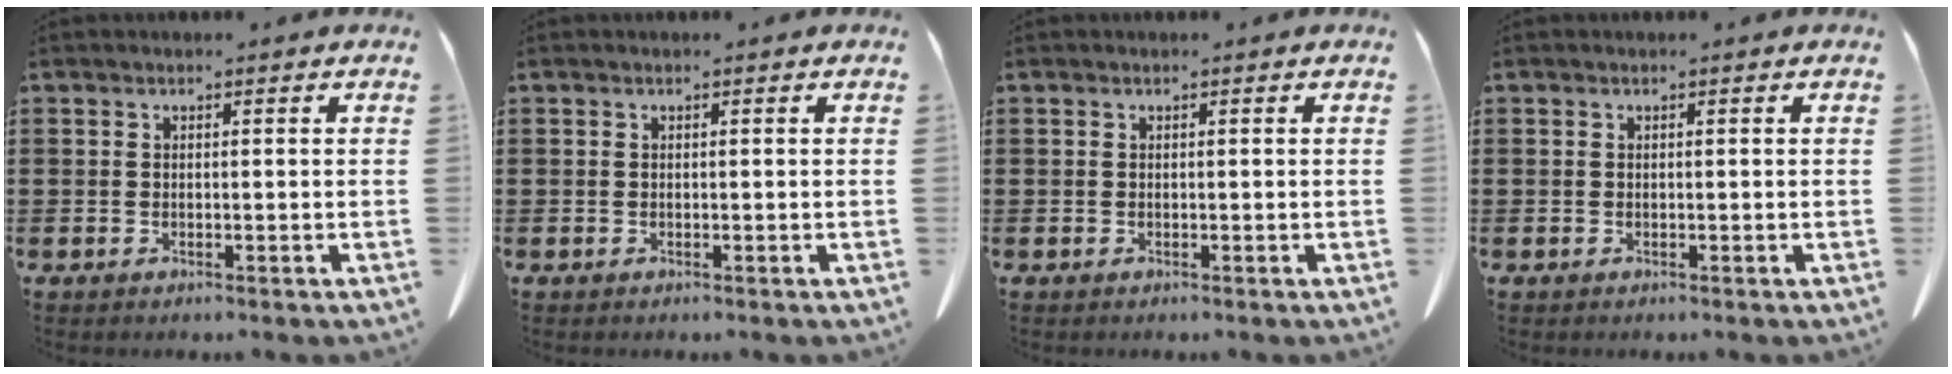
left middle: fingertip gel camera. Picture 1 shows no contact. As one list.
[{"total": 0.0}, {"total": 0.0}, {"total": 0.0}]